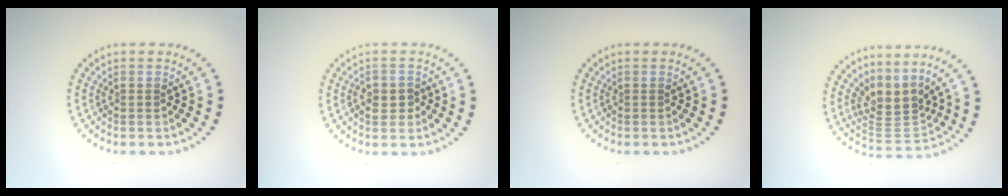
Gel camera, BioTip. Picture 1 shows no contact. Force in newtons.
{"total": 2.1, "press": 2.0, "slide": 0.7}
{"total": 0.0}
{"total": 3.5, "press": 2.6, "slide": 2.4}